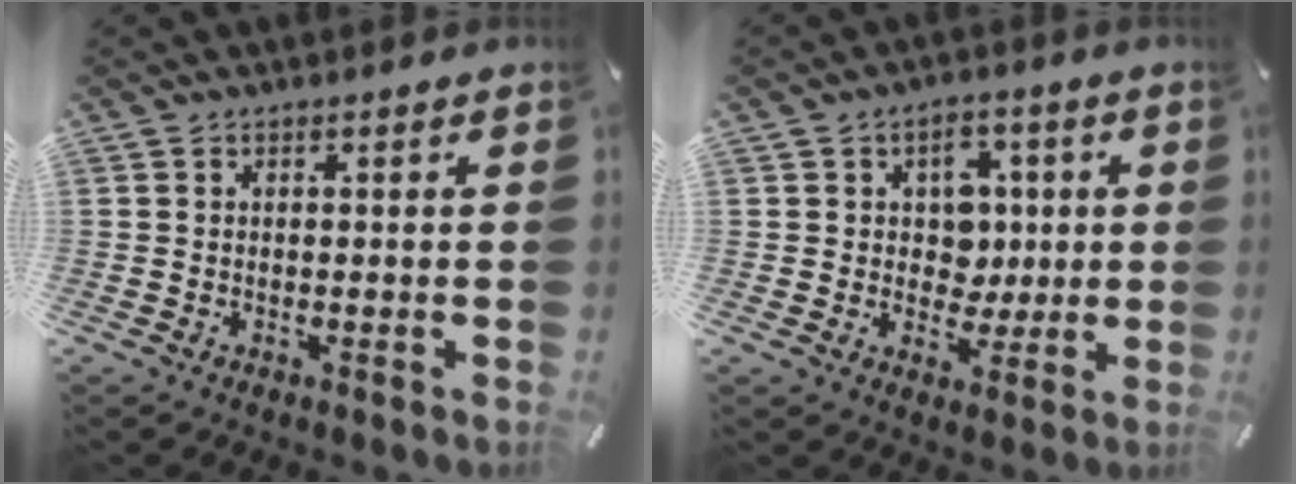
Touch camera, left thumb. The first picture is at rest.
{"total": 8.4, "force": [1.1, 7.6, 3.4], "torque": [-0.040, 0.001, 0.019]}